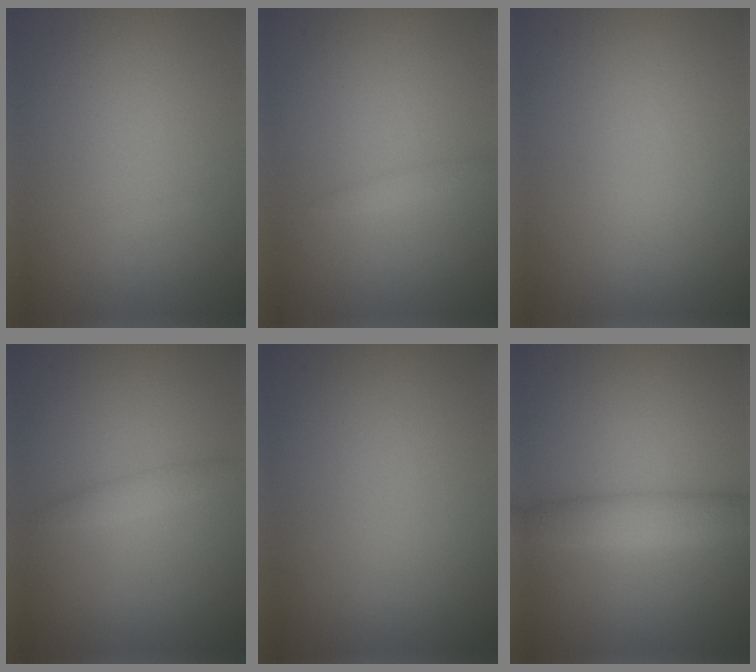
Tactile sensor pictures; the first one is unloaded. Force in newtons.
{"total": 0.7, "press": 0.7, "slide": 0.1}
{"total": 0.0}
{"total": 1.4, "press": 1.4, "slide": 0.1}
{"total": 0.0}
{"total": 3.2, "press": 3.2, "slide": 0.1}